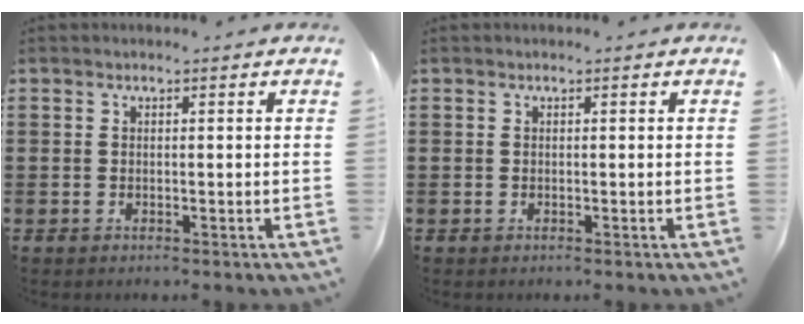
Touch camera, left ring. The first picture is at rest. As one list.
[{"total": 0.0}]